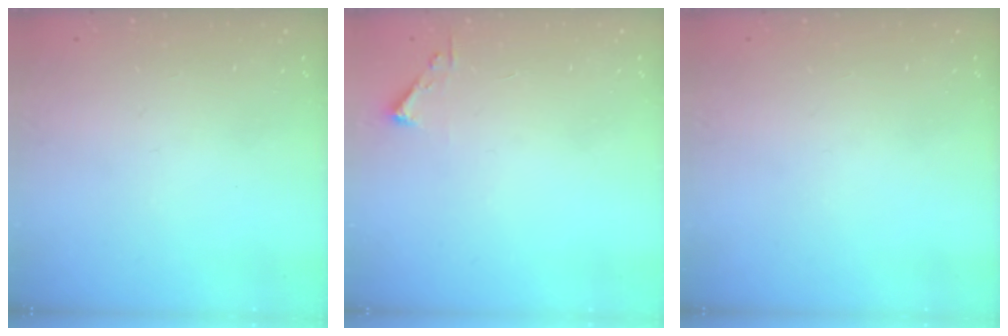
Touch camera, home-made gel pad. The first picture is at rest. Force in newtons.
{"total": 2.4, "press": 2.4, "slide": 0.3}
{"total": 0.0}